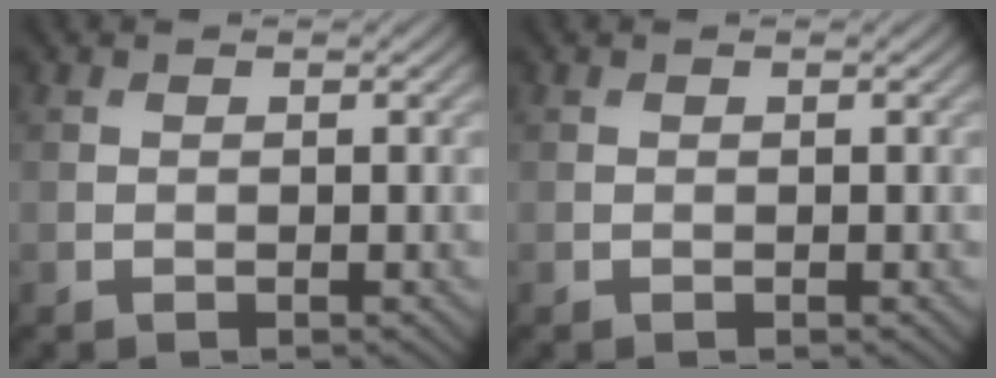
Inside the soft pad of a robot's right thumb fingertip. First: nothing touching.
{"total": 0.0}